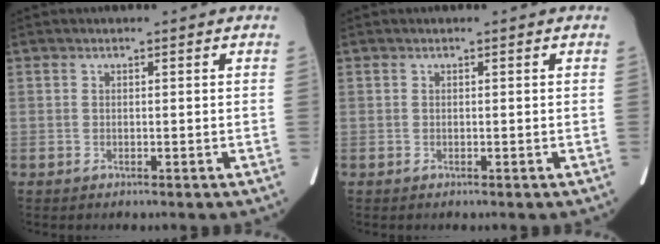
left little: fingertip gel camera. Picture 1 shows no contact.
{"total": 0.0}